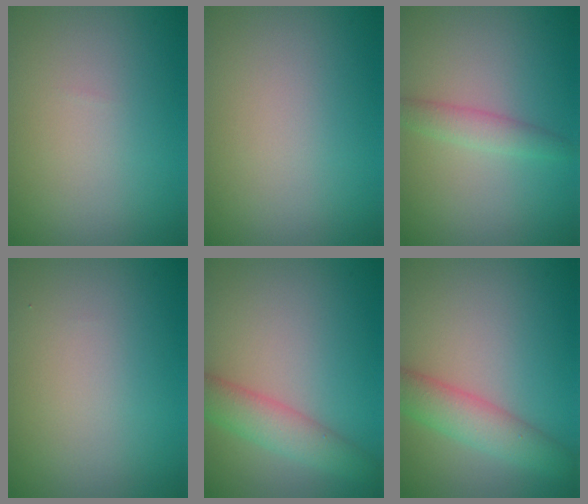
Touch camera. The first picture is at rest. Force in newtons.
{"total": 0.0}
{"total": 1.9, "press": 1.9, "slide": 0.1}
{"total": 0.0}
{"total": 3.8, "press": 3.8, "slide": 0.2}
{"total": 4.1, "press": 4.1, "slide": 0.2}